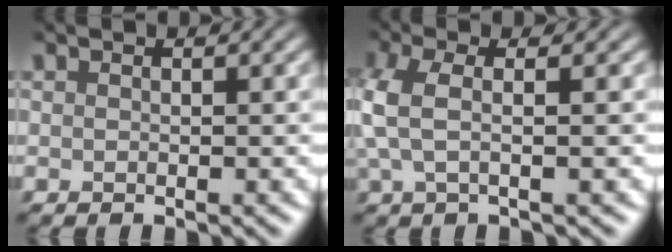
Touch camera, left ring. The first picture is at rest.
{"total": 4.0, "force": [0.0, 1.3, 3.8], "torque": [-0.079, 0.007, -0.008]}